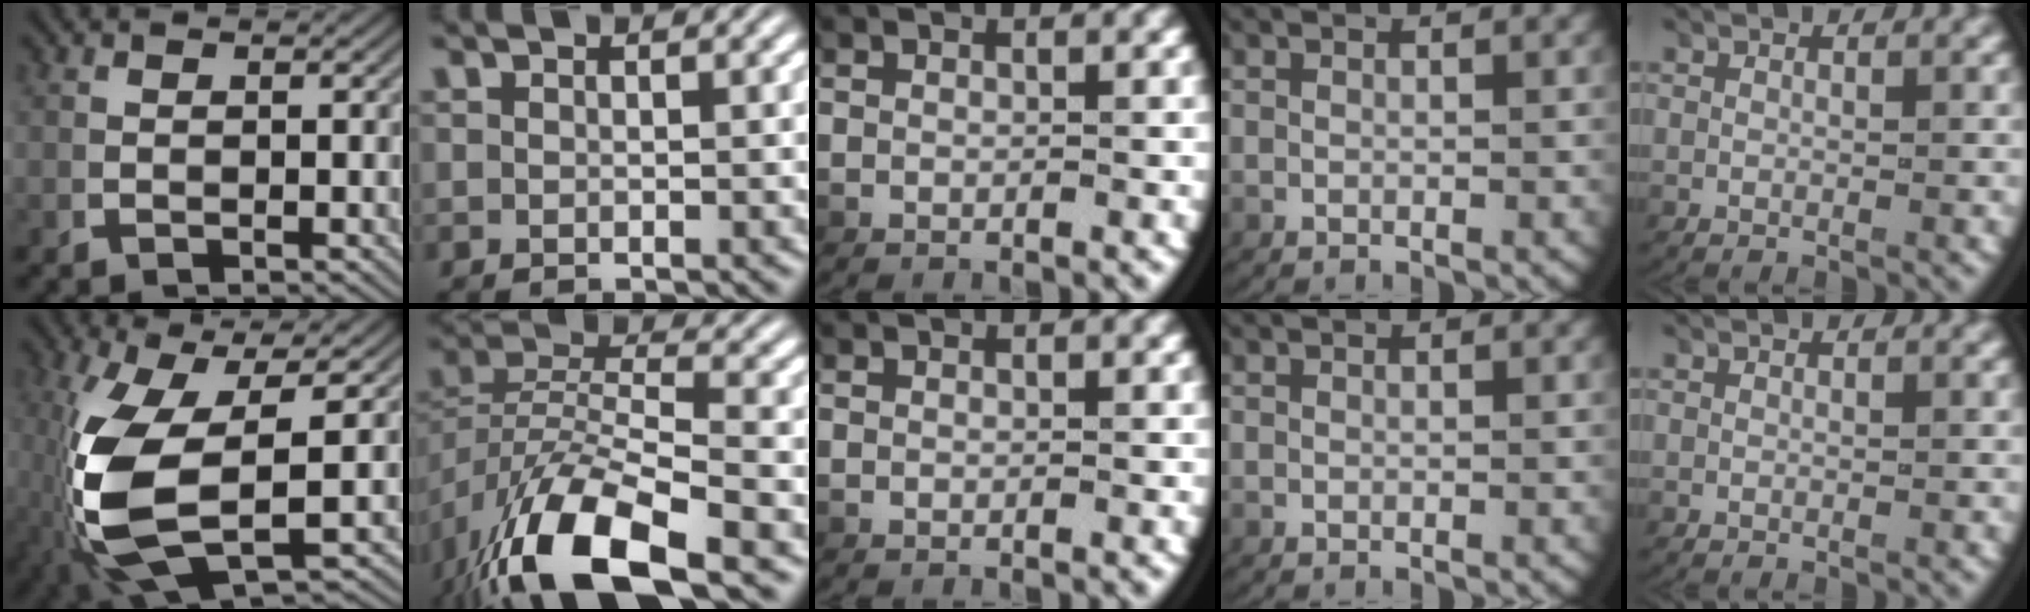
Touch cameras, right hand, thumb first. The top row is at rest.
{"thumb": {"total": 13.8, "force": [-1.5, 7.4, 11.6], "torque": [-0.256, -0.038, 0.004]}, "index": {"total": 9.4, "force": [-3.7, 4.4, 7.5], "torque": [-0.155, -0.038, -0.038]}}